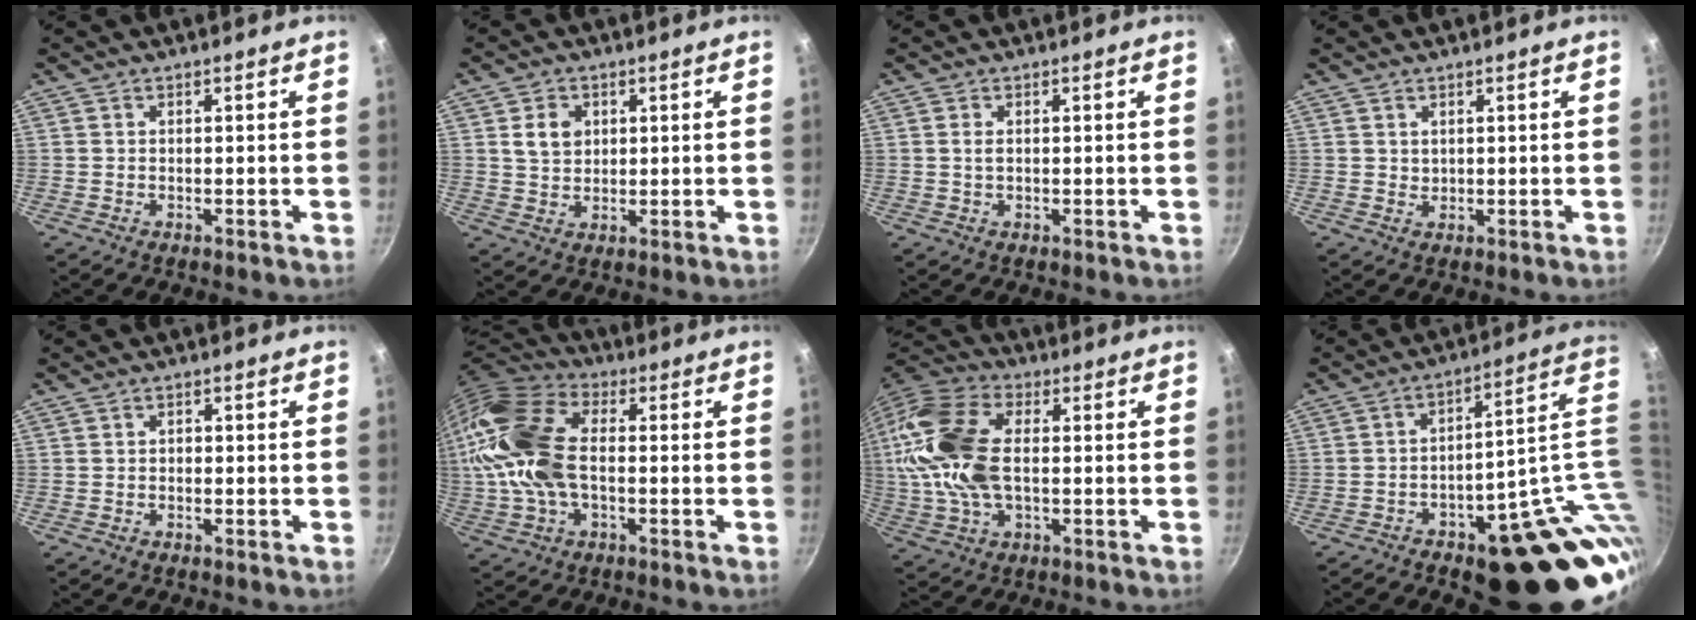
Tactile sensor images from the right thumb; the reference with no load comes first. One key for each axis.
{"total": 5.1, "fx": 1.4, "fy": 4.0, "fz": 2.8, "tx": -0.033, "ty": -0.002, "tz": 0.027}
{"total": 1.1, "fx": 0.1, "fy": 0.6, "fz": 0.9, "tx": -0.018, "ty": 0.001, "tz": 0.001}
{"total": 1.0, "fx": 0.8, "fy": 0.5, "fz": 0.3, "tx": 0.000, "ty": -0.006, "tz": 0.015}
{"total": 0.7, "fx": -0.2, "fy": 0.6, "fz": 0.3, "tx": -0.003, "ty": 0.004, "tz": -0.004}
{"total": 19.6, "fx": -0.1, "fy": 11.7, "fz": 15.8, "tx": -0.319, "ty": 0.030, "tz": -0.012}
{"total": 18.7, "fx": 1.0, "fy": 10.8, "fz": 15.2, "tx": -0.302, "ty": 0.021, "tz": 0.006}
{"total": 19.6, "fx": -0.6, "fy": 10.8, "fz": 16.3, "tx": -0.108, "ty": 0.021, "tz": 0.007}